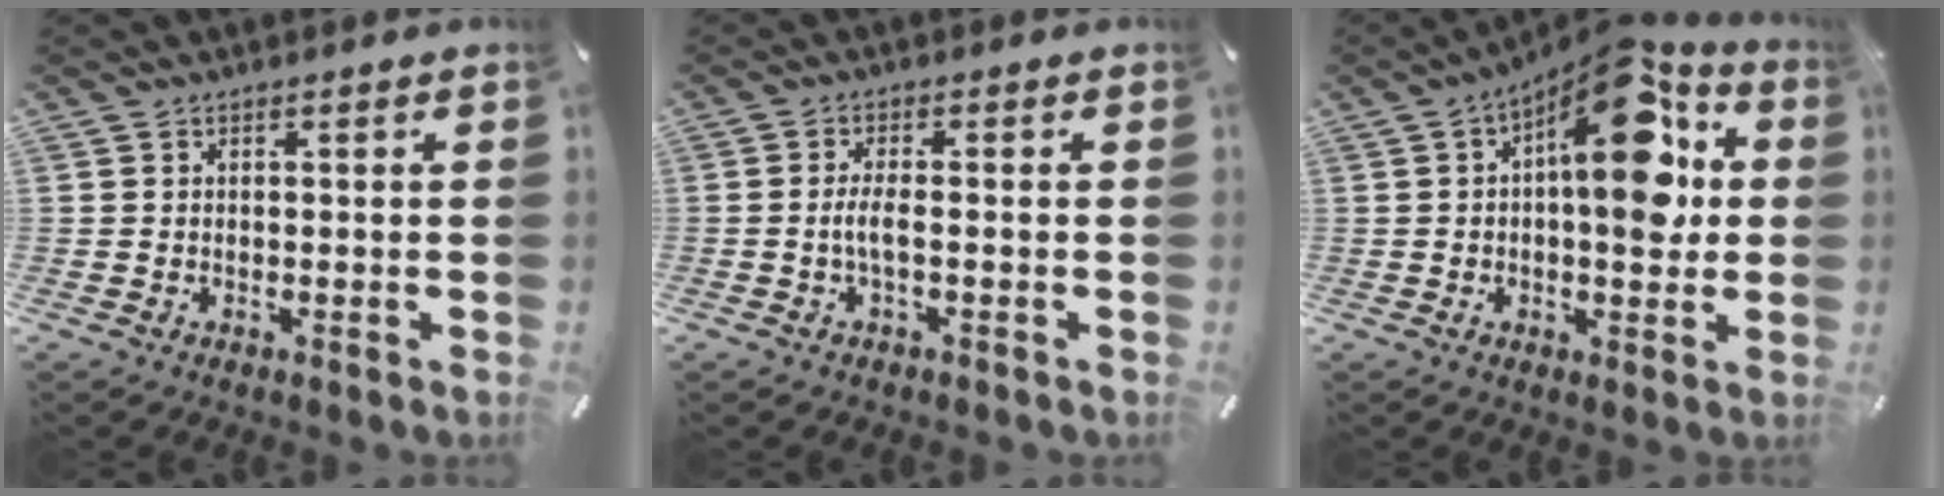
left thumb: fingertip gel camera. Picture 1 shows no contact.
{"total": 3.5, "force": [-0.9, 0.8, 3.3], "torque": [-0.074, -0.001, -0.021]}
{"total": 17.6, "force": [5.7, 7.8, 14.8], "torque": [-0.190, -0.042, 0.089]}